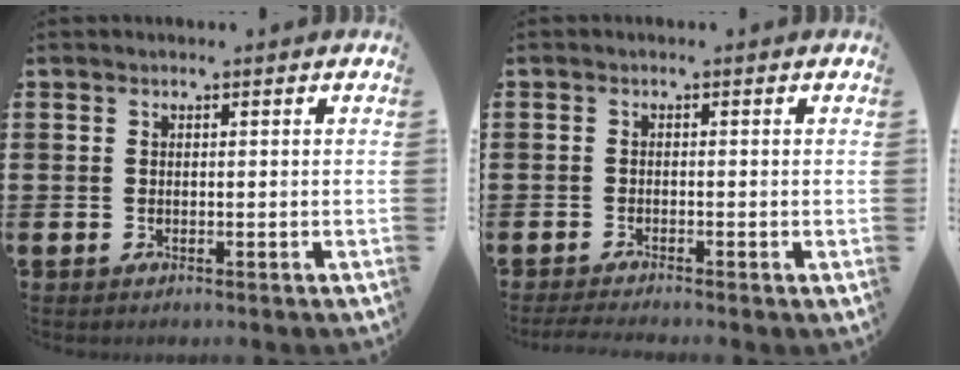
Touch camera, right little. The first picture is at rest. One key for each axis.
{"total": 1.3, "fx": -1.2, "fy": 0.0, "fz": 0.6, "tx": -0.008, "ty": 0.004, "tz": -0.022}